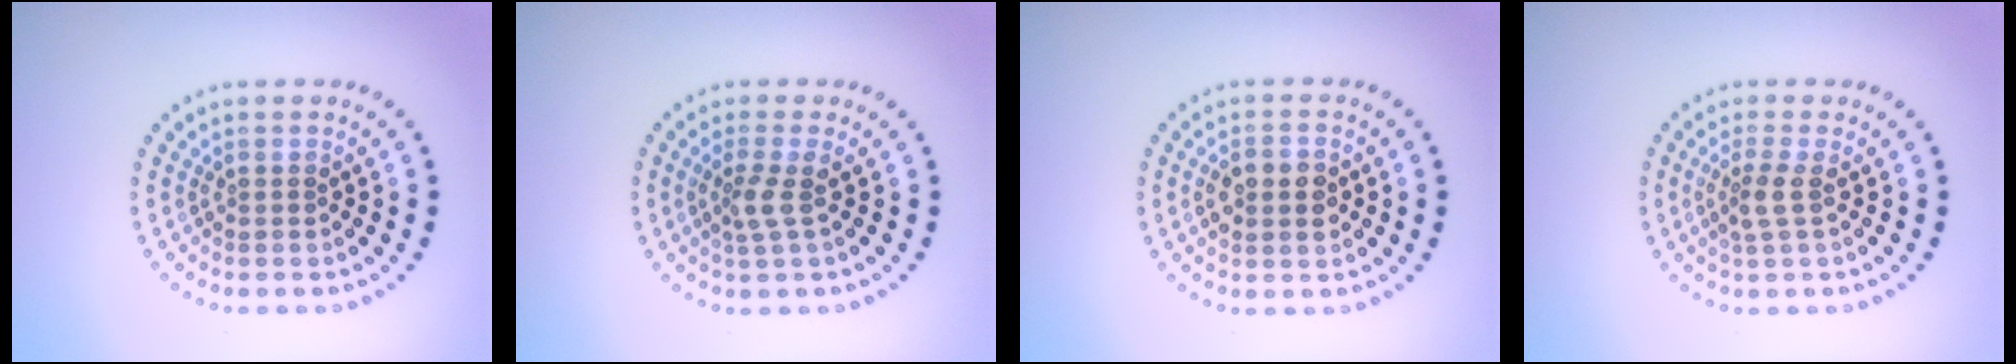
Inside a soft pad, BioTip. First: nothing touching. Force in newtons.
{"total": 1.9, "press": 1.4, "slide": 1.3}
{"total": 2.9, "press": 2.9, "slide": 0.1}
{"total": 1.9, "press": 1.5, "slide": 1.2}